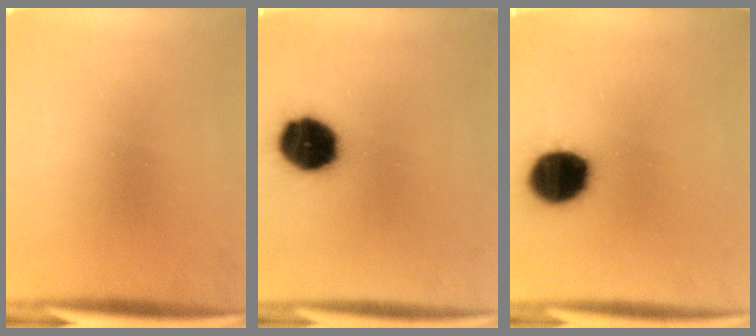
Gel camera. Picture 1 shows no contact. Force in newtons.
{"total": 14.7}
{"total": 15.1}